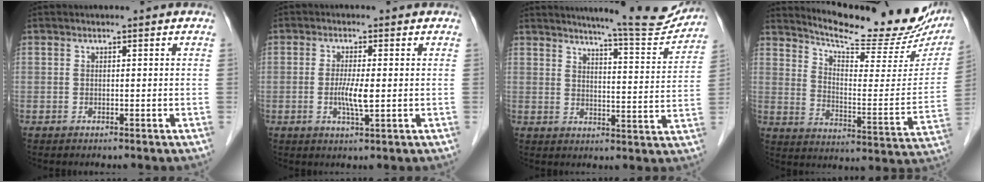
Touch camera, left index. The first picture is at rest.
{"total": 3.8, "force": [-0.4, 0.5, 3.7], "torque": [-0.069, -0.008, -0.006]}
{"total": 13.4, "force": [12.7, 0.5, 4.2], "torque": [-0.051, -0.037, 0.155]}
{"total": 22.6, "force": [20.0, 3.6, 9.8], "torque": [-0.142, -0.055, 0.265]}